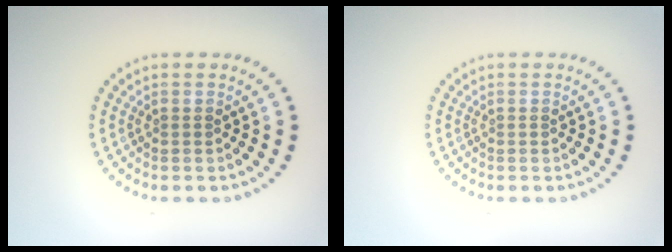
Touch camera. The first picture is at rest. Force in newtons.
{"total": 0.0}